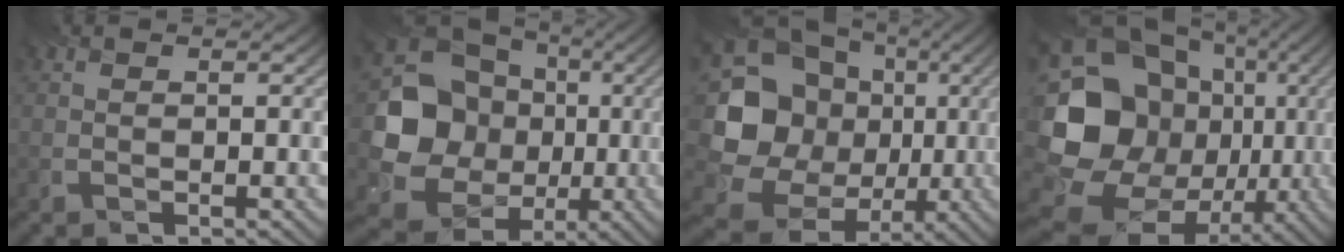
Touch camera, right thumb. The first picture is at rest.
{"total": 15.2, "force": [0.0, 13.6, 6.8], "torque": [-0.167, -0.021, -0.017]}
{"total": 18.6, "force": [0.8, 16.4, 8.8], "torque": [-0.209, -0.016, 0.015]}
{"total": 21.4, "force": [-1.5, 18.0, 11.4], "torque": [-0.250, -0.042, -0.025]}